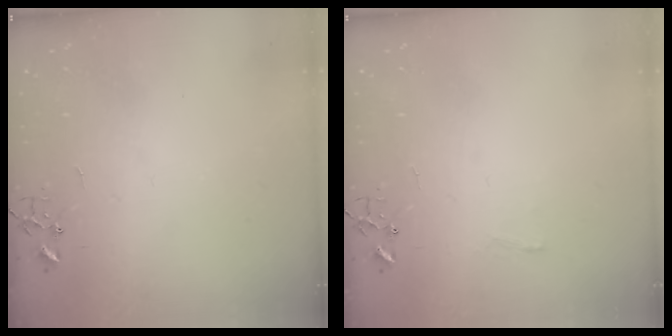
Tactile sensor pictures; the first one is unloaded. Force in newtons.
{"total": 4.8, "press": 4.8, "slide": 0.6}